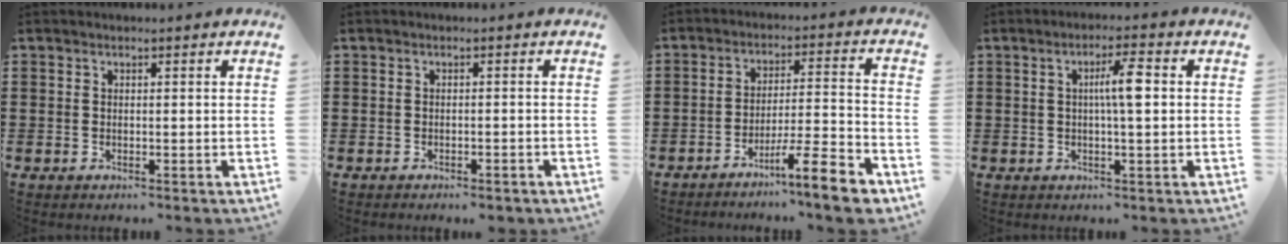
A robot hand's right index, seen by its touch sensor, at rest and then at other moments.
{"total": 1.1, "force": [-1.0, 0.3, 0.2], "torque": [-0.008, 0.000, -0.021]}
{"total": 10.0, "force": [-7.5, 0.6, 6.5], "torque": [-0.095, 0.013, -0.138]}
{"total": 5.0, "force": [0.5, 0.7, 4.9], "torque": [-0.091, 0.003, 0.005]}